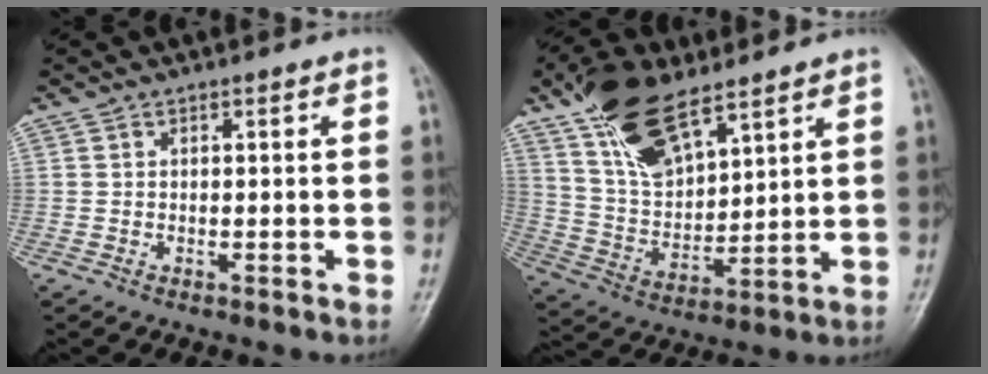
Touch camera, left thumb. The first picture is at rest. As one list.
[{"total": 15.4, "force": [10.1, 6.6, 9.5], "torque": [-0.150, -0.040, 0.203]}]